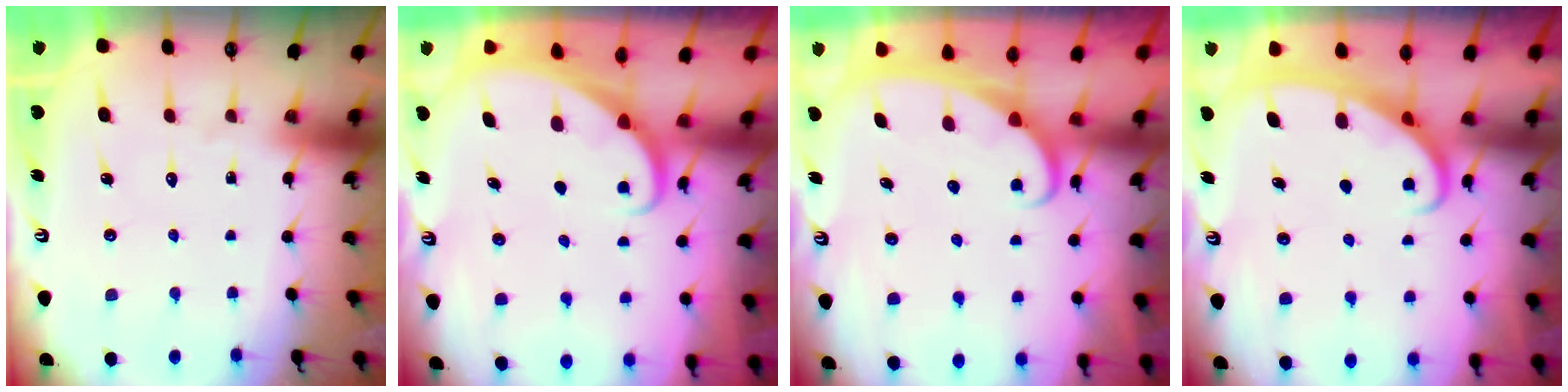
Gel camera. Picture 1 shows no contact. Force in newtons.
{"total": 1.7, "press": 1.6, "slide": 0.1}
{"total": 2.4, "press": 2.4, "slide": 0.3}
{"total": 2.7, "press": 2.7, "slide": 0.4}